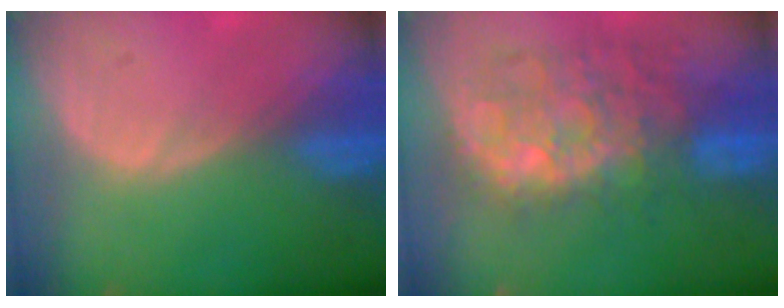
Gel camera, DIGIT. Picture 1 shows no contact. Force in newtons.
{"total": 10.7, "press": 10.1, "slide": 3.6}